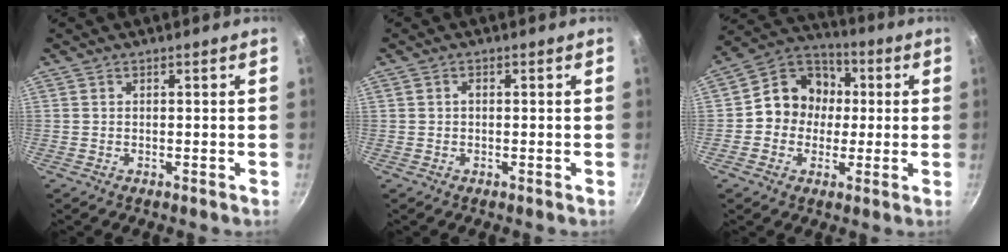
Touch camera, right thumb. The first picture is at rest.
{"total": 0.8, "force": [0.0, 0.6, 0.5], "torque": [-0.008, 0.006, -0.001]}
{"total": 11.8, "force": [0.3, 10.6, 5.2], "torque": [-0.039, 0.026, -0.017]}